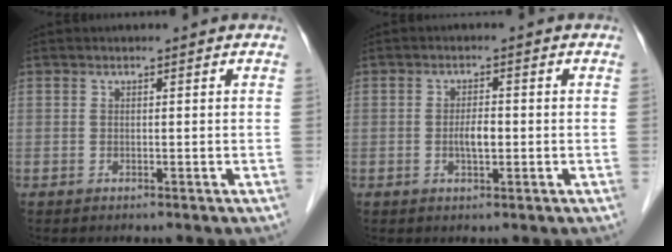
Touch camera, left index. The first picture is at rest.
{"total": 2.7, "force": [-0.4, 0.9, 2.5], "torque": [-0.047, 0.002, -0.006]}